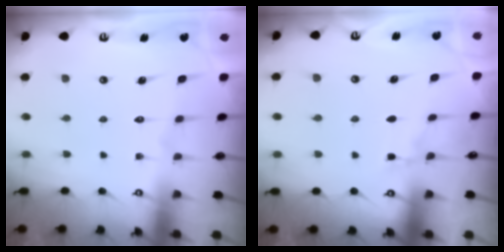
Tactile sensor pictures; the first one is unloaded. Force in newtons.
{"total": 2.8, "press": 2.8, "slide": 0.4}